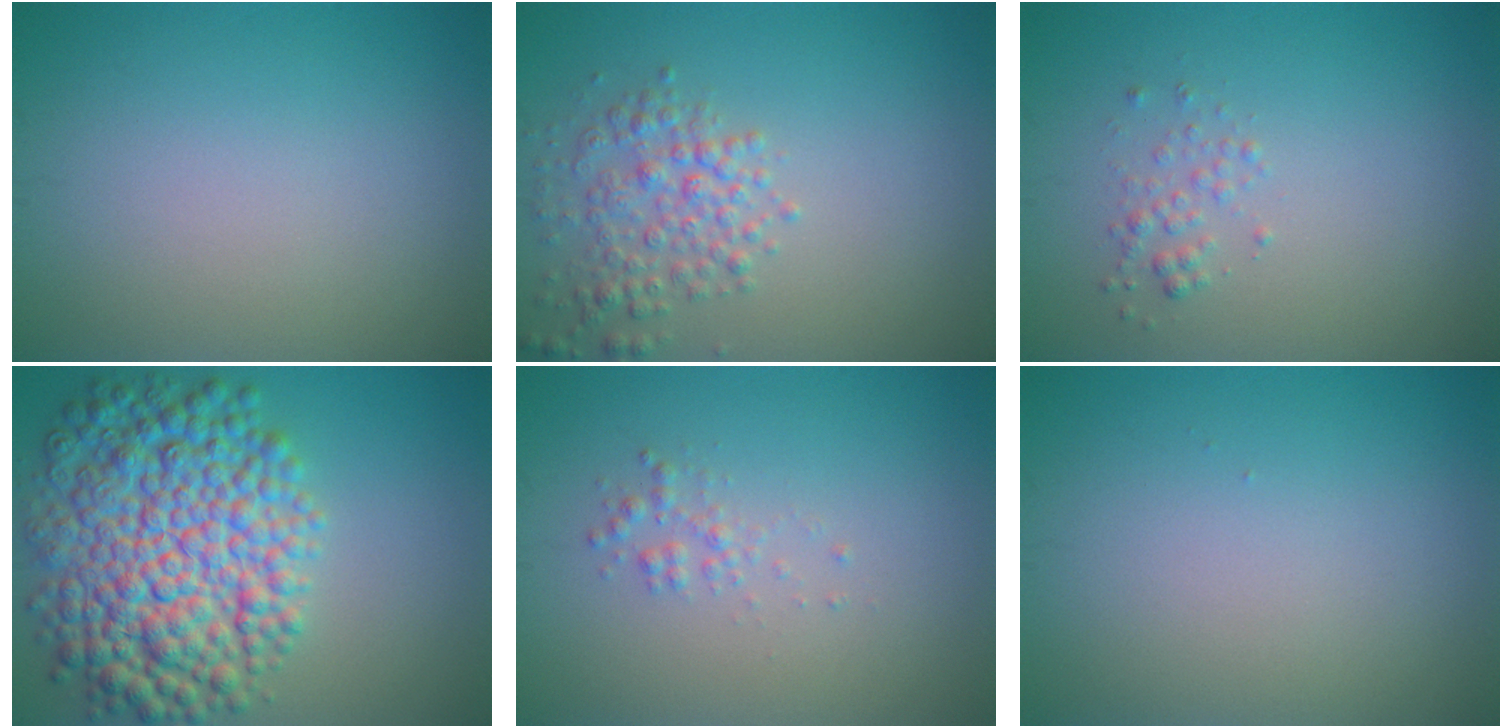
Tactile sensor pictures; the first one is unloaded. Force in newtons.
{"total": 3.3, "press": 3.3, "slide": 0.2}
{"total": 1.2, "press": 1.2, "slide": 0.1}
{"total": 11.2, "press": 11.2, "slide": 0.1}
{"total": 1.2, "press": 1.2, "slide": 0.0}
{"total": 0.0}